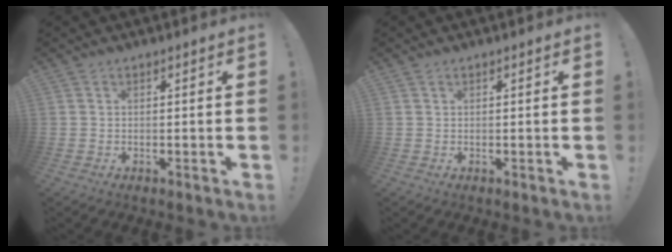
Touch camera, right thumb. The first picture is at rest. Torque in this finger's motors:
{"motor_torque": [0.11, 0.01, -0.16, 0.08, -0.05]}